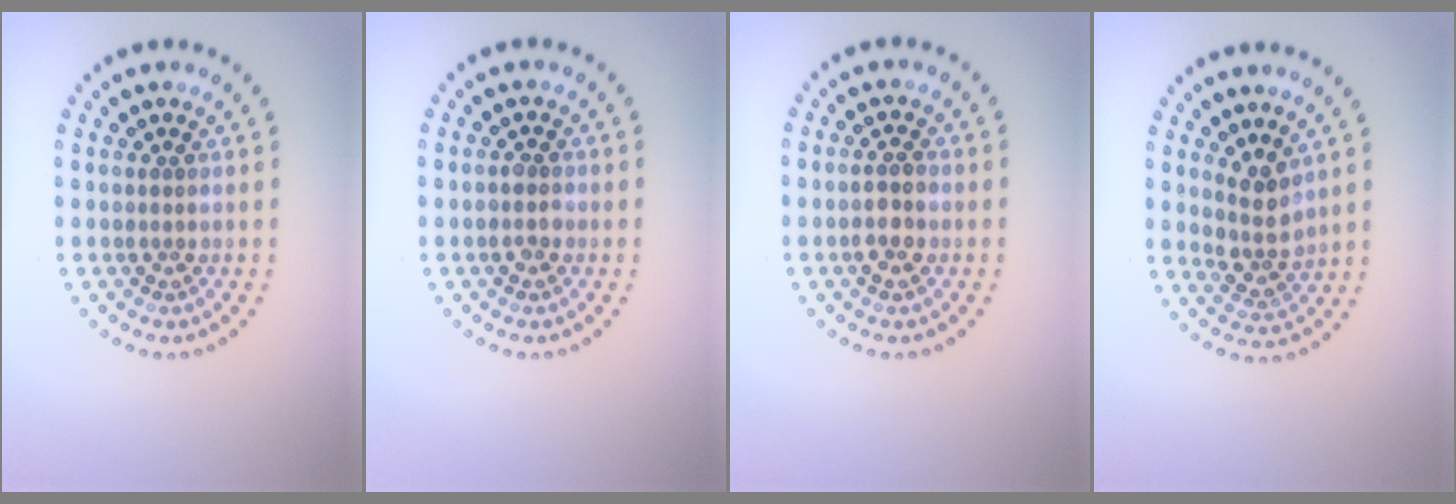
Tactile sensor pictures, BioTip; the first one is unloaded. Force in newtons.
{"total": 1.3, "press": 1.2, "slide": 0.4}
{"total": 1.9, "press": 1.9, "slide": 0.5}
{"total": 2.7, "press": 2.2, "slide": 1.6}